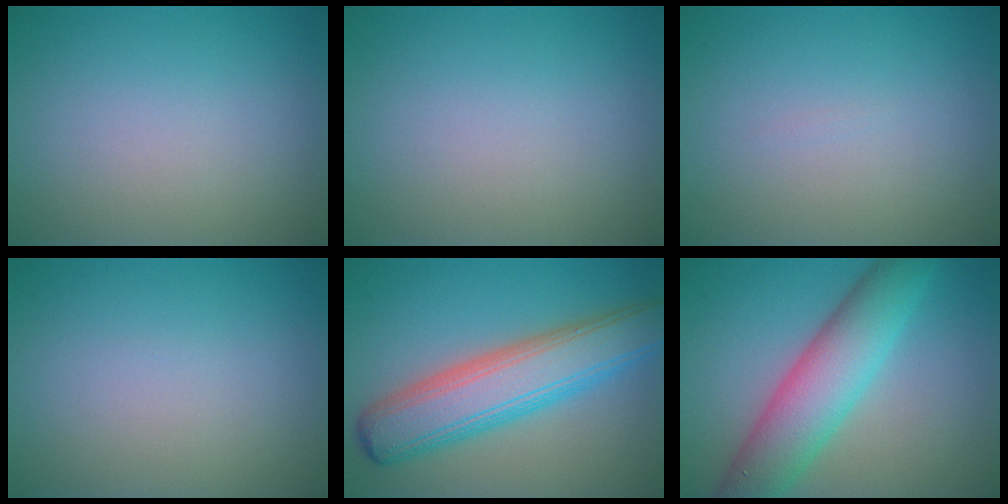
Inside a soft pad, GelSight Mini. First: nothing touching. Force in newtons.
{"total": 0.0}
{"total": 0.0}
{"total": 0.0}
{"total": 8.0, "press": 8.0, "slide": 0.2}
{"total": 7.5, "press": 7.5, "slide": 0.2}